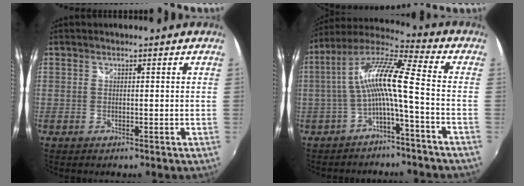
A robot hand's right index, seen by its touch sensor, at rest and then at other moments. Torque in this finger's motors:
{"motor_torque": [1.19, -0.65, 0.85, 0.21]}